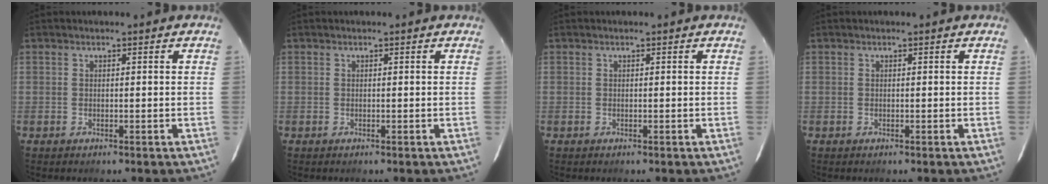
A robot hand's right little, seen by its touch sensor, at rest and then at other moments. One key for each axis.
{"total": 0.0}
{"total": 0.0}
{"total": 0.0}